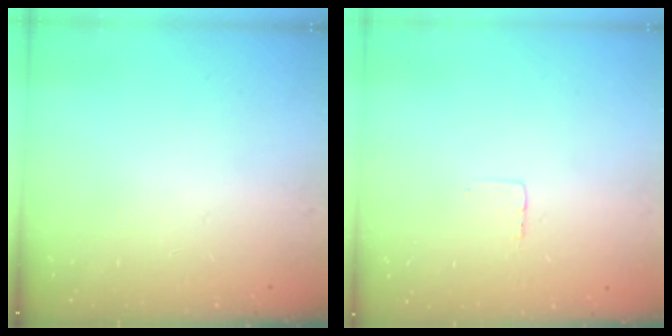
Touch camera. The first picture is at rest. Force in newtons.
{"total": 2.3, "press": 2.3, "slide": 0.1}